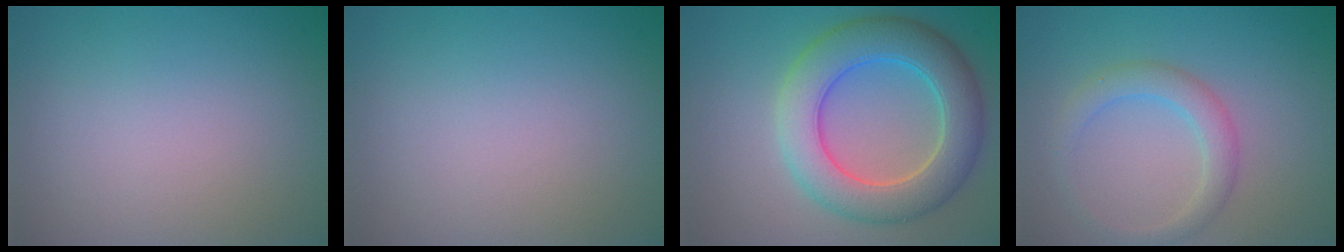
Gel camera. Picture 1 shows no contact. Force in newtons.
{"total": 0.0}
{"total": 7.9, "press": 7.8, "slide": 0.6}
{"total": 2.8, "press": 2.8, "slide": 0.1}